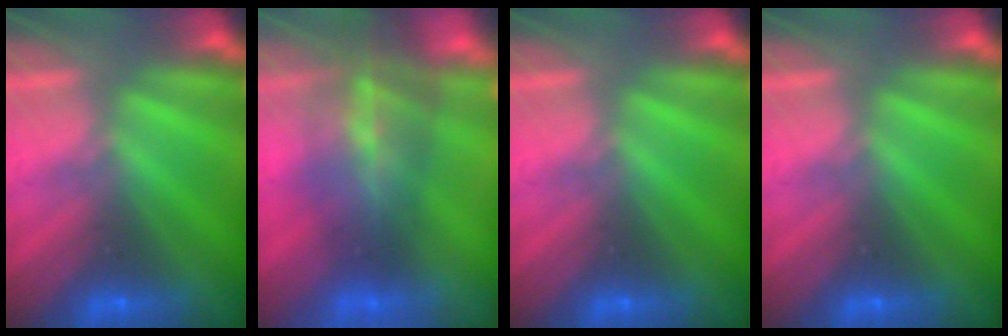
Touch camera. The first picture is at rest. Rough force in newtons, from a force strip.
{"total": 5.8}
{"total": 0.0}
{"total": 0.0}